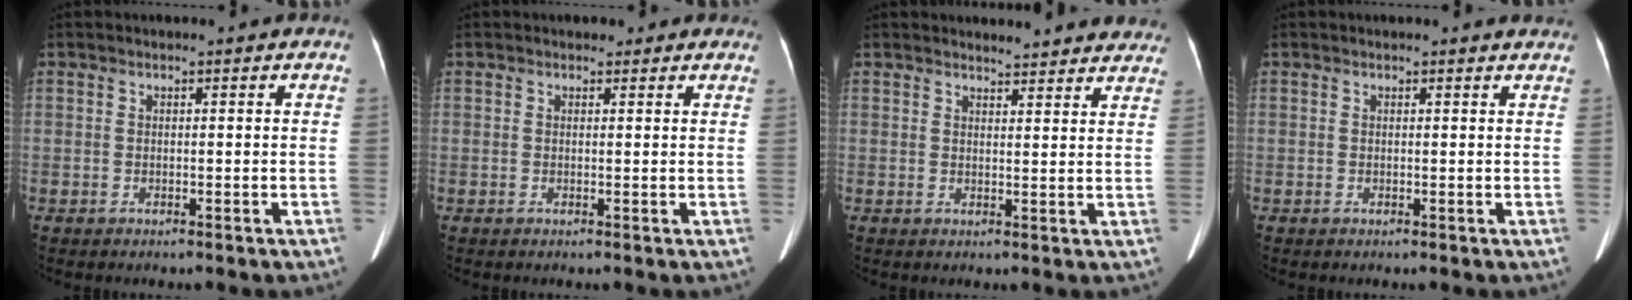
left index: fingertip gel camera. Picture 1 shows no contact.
{"total": 1.8, "force": [1.3, 1.2, 0.4], "torque": [0.002, 0.007, 0.012]}
{"total": 10.2, "force": [9.8, 2.2, 1.9], "torque": [0.004, -0.005, 0.091]}
{"total": 1.8, "force": [1.8, 0.4, 0.1], "torque": [-0.013, -0.003, 0.004]}